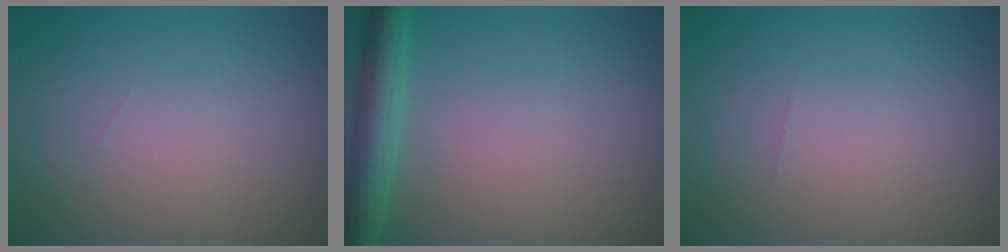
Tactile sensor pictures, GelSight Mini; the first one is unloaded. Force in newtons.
{"total": 4.0, "press": 4.0, "slide": 0.2}
{"total": 0.0}